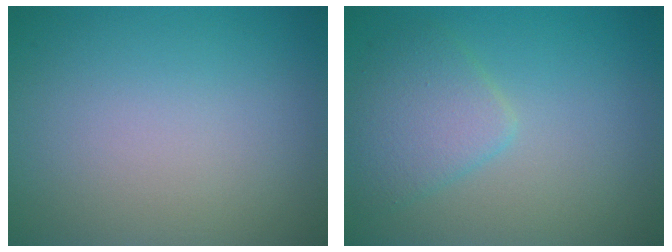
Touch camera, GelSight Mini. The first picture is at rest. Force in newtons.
{"total": 3.2, "press": 3.2, "slide": 0.1}